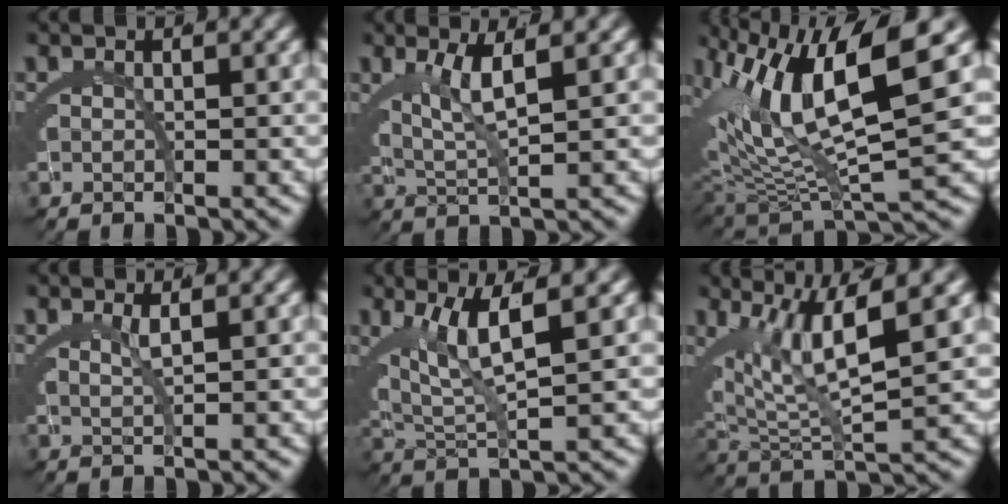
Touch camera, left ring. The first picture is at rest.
{"total": 3.6, "force": [1.3, 1.2, 3.2], "torque": [-0.059, -0.008, 0.031]}
{"total": 12.2, "force": [1.8, 6.8, 10.0], "torque": [-0.189, -0.016, 0.038]}
{"total": 1.3, "force": [0.8, -0.5, 0.8], "torque": [-0.012, -0.007, 0.019]}
{"total": 6.2, "force": [2.2, 2.9, 5.1], "torque": [-0.094, -0.005, 0.043]}
{"total": 6.8, "force": [2.3, 2.7, 5.8], "torque": [-0.098, -0.001, 0.043]}